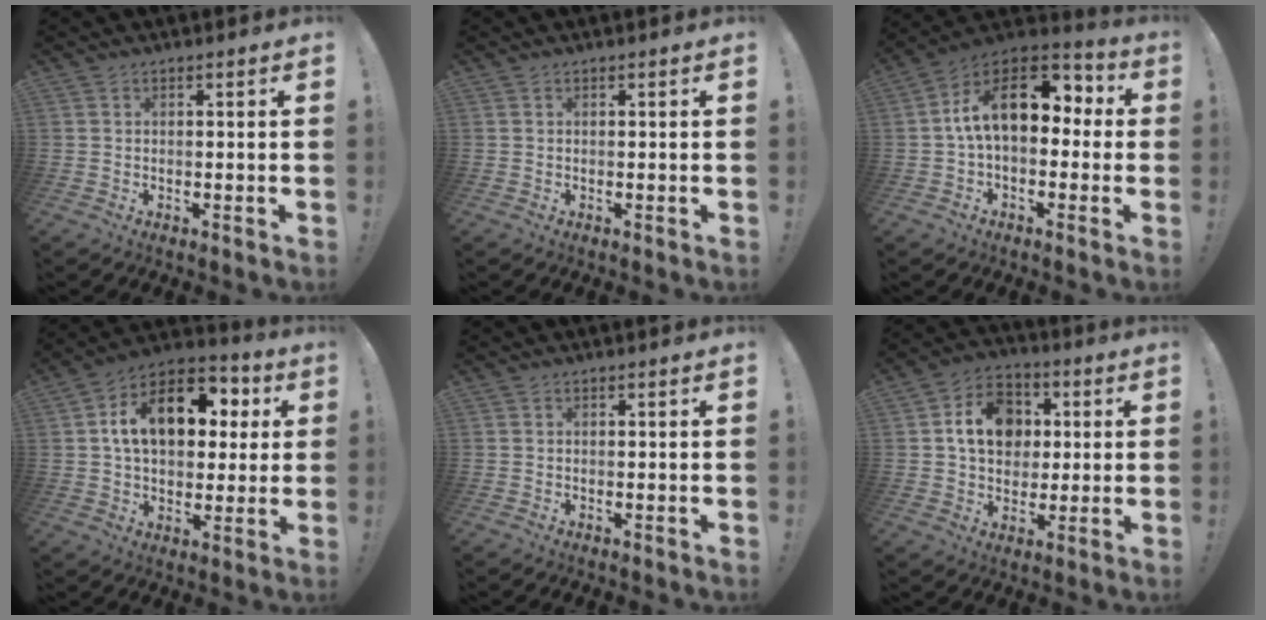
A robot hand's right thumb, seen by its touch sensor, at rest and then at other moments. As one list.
[{"total": 0.0}, {"total": 17.3, "force": [3.4, 10.1, 13.6], "torque": [-0.221, 0.007, 0.060]}, {"total": 17.5, "force": [4.9, 11.2, 12.5], "torque": [-0.192, -0.005, 0.087]}, {"total": 0.0}, {"total": 14.2, "force": [3.1, 11.5, 7.7], "torque": [-0.098, 0.000, 0.063]}]